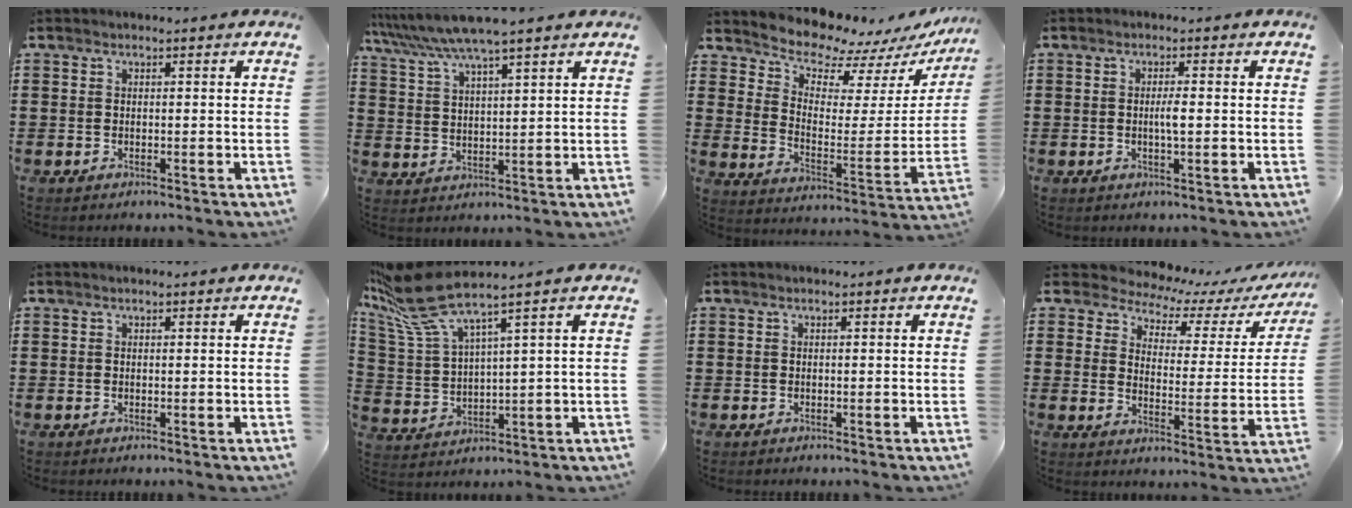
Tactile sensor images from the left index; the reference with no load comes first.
{"total": 6.3, "force": [5.5, -0.2, 3.2], "torque": [-0.081, -0.024, 0.094]}
{"total": 7.8, "force": [7.5, 2.1, 0.7], "torque": [-0.044, -0.072, 0.131]}
{"total": 2.2, "force": [-0.2, 0.3, 2.2], "torque": [-0.042, -0.002, -0.004]}
{"total": 0.0}
{"total": 9.0, "force": [6.6, 1.4, 6.1], "torque": [-0.174, -0.043, 0.107]}
{"total": 0.0}
{"total": 4.5, "force": [4.1, 1.9, 0.8], "torque": [-0.047, -0.029, 0.066]}